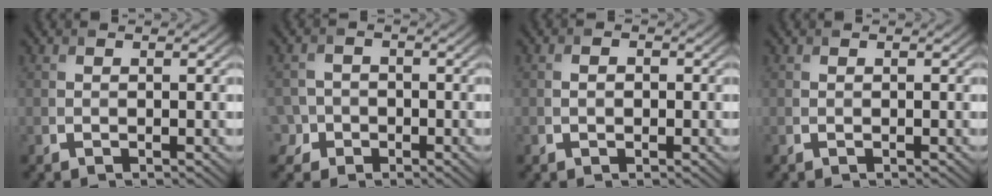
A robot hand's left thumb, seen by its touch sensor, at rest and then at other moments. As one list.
[{"total": 4.7, "force": [-2.2, 4.0, 1.1], "torque": [-0.024, 0.001, -0.057]}, {"total": 1.3, "force": [-0.5, 1.0, 0.8], "torque": [-0.013, -0.001, -0.012]}, {"total": 0.0}]